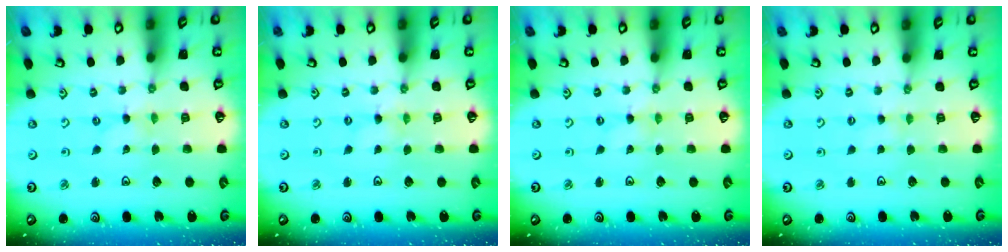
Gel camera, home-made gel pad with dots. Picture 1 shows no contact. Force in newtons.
{"total": 0.0}
{"total": 0.0}
{"total": 1.7, "press": 1.7, "slide": 0.3}